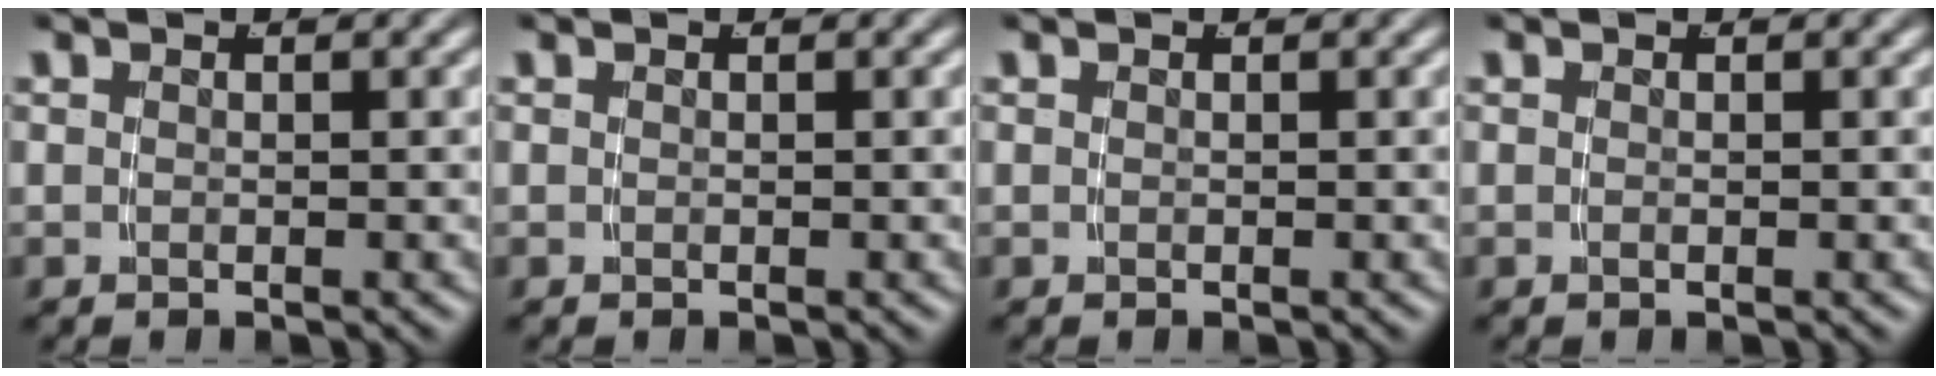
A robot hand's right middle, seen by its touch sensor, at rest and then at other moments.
{"total": 0.0}
{"total": 0.0}
{"total": 0.0}